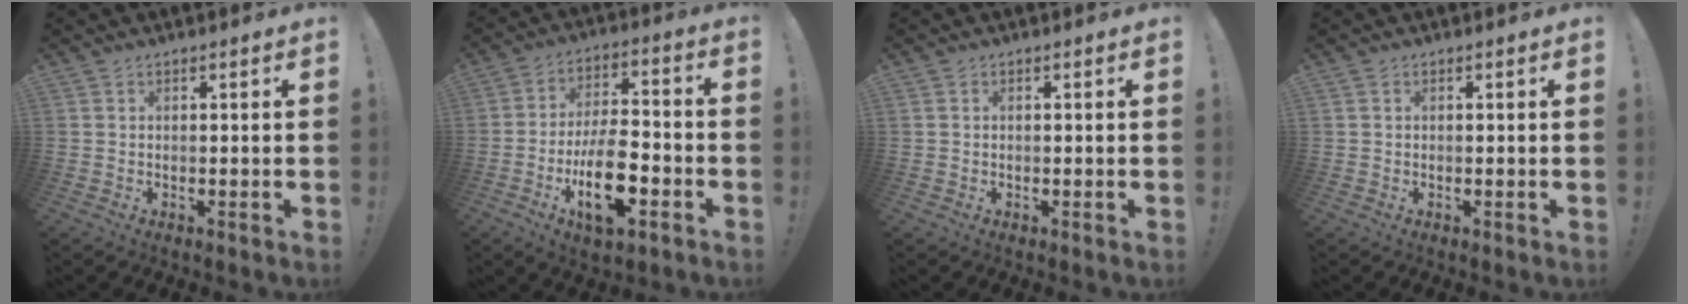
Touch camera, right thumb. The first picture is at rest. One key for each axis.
{"total": 15.3, "fx": -6.0, "fy": 6.6, "fz": 12.4, "tx": -0.212, "ty": 0.024, "tz": -0.102}
{"total": 0.6, "fx": 0.2, "fy": 0.5, "fz": 0.2, "tx": -0.012, "ty": 0.006, "tz": 0.005}
{"total": 0.5, "fx": 0.2, "fy": 0.5, "fz": 0.2, "tx": -0.003, "ty": 0.002, "tz": 0.004}